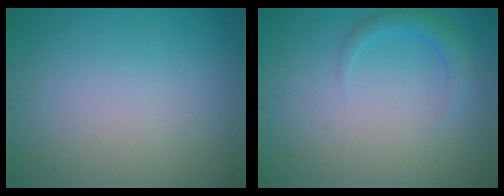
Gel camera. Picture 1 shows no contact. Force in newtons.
{"total": 1.8, "press": 1.8, "slide": 0.1}